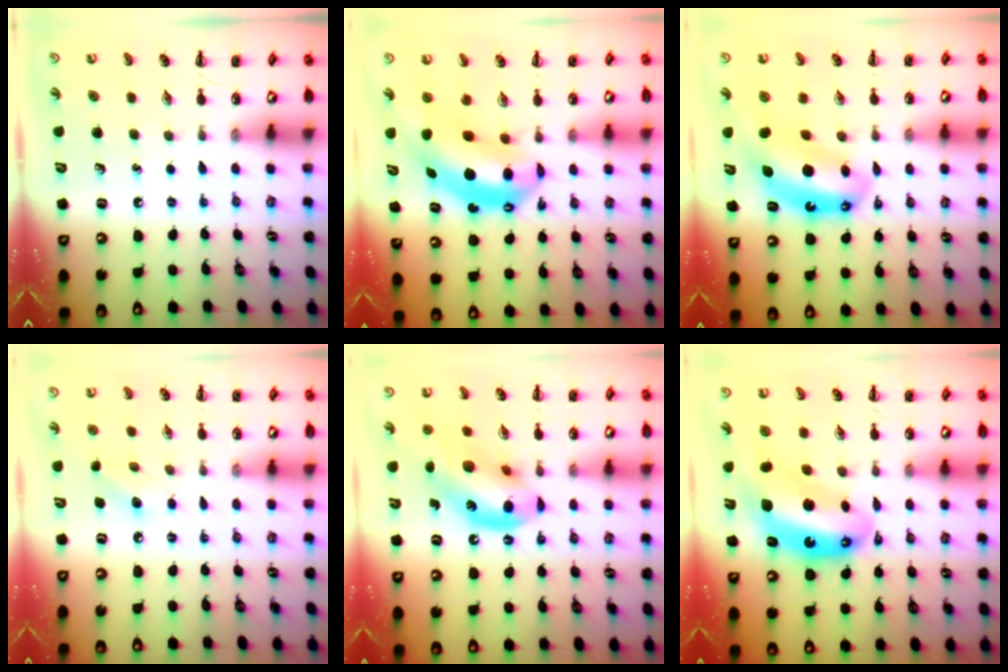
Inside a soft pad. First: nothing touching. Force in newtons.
{"total": 8.9, "press": 8.6, "slide": 2.3}
{"total": 11.2, "press": 10.8, "slide": 3.0}
{"total": 7.4, "press": 7.2, "slide": 1.6}
{"total": 14.7, "press": 14.1, "slide": 4.1}
{"total": 12.4, "press": 11.9, "slide": 3.2}